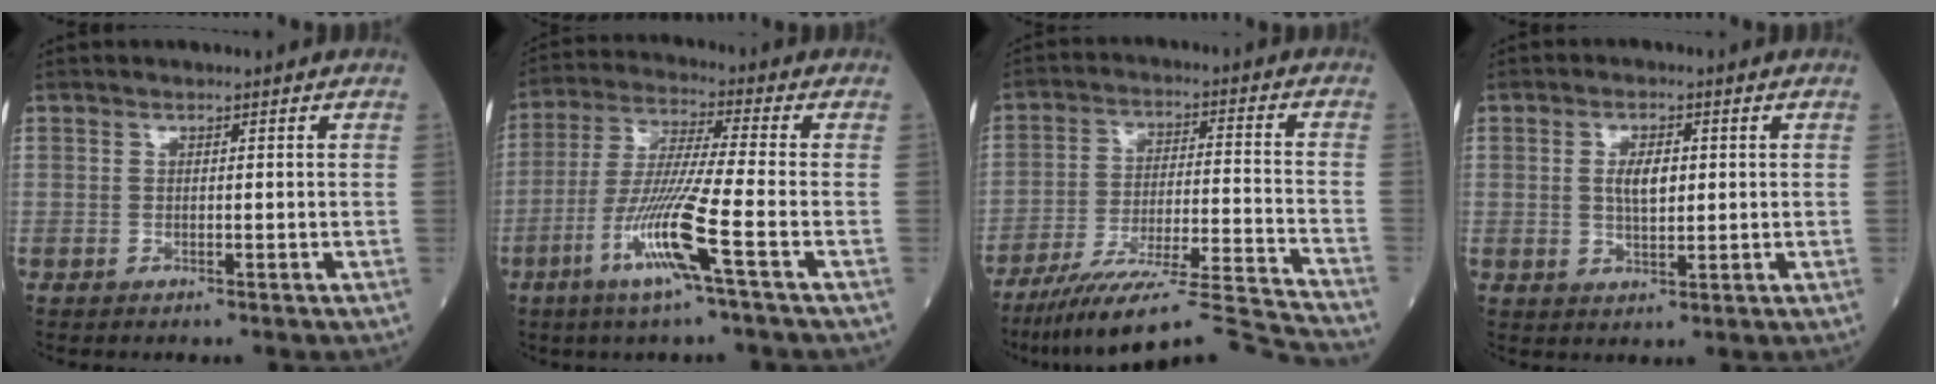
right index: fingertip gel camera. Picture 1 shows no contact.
{"total": 11.5, "force": [-4.9, -1.2, 10.4], "torque": [-0.209, -0.019, -0.099]}
{"total": 19.8, "force": [-17.9, -1.6, 8.4], "torque": [-0.111, -0.008, -0.277]}
{"total": 4.2, "force": [0.6, 1.7, 3.8], "torque": [-0.070, 0.004, 0.013]}